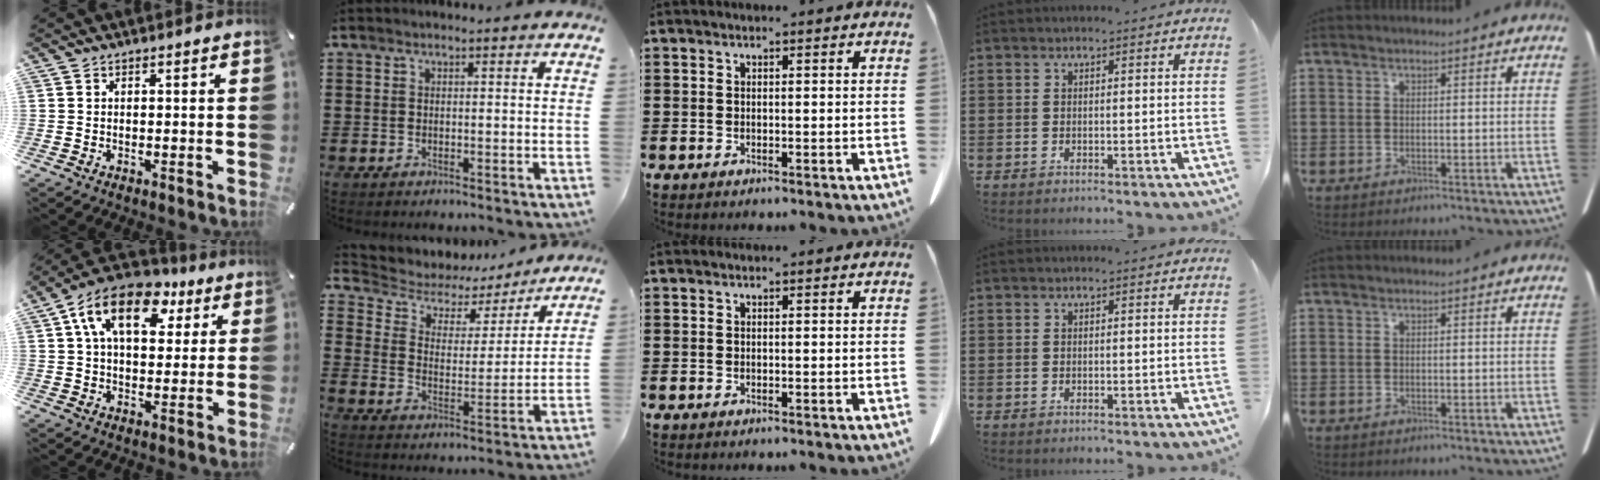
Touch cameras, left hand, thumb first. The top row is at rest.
{"thumb": {"total": 15.5, "force": [6.8, 9.3, 10.3], "torque": [-0.168, -0.008, 0.118]}, "index": {"total": 4.6, "force": [3.5, 2.7, 1.2], "torque": [-0.052, -0.024, 0.053]}}